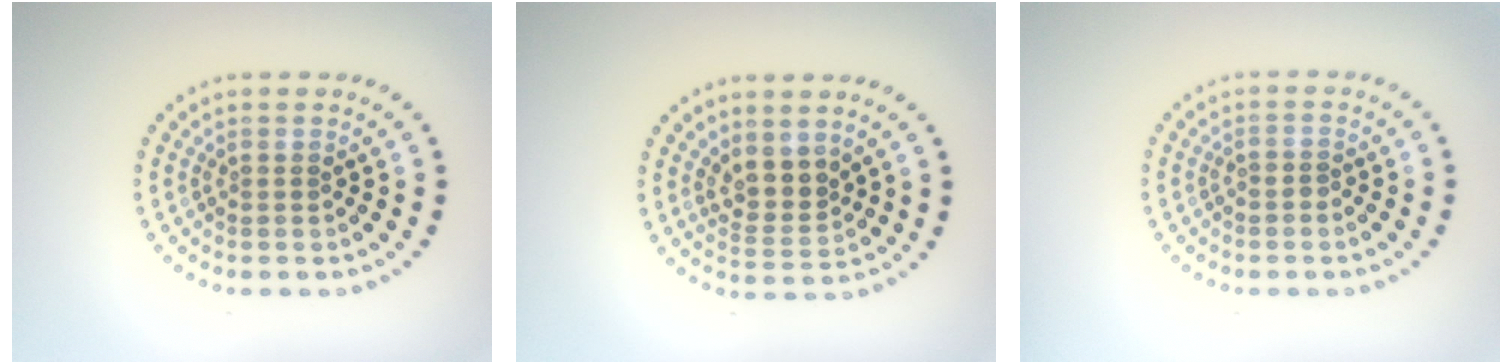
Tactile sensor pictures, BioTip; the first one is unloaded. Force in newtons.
{"total": 2.7, "press": 2.2, "slide": 1.5}
{"total": 0.6, "press": 0.3, "slide": 0.5}